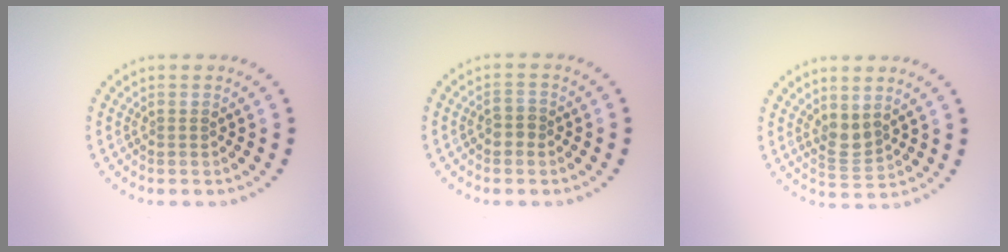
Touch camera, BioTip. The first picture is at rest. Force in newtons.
{"total": 1.4, "press": 1.3, "slide": 0.4}
{"total": 2.1, "press": 1.7, "slide": 1.2}